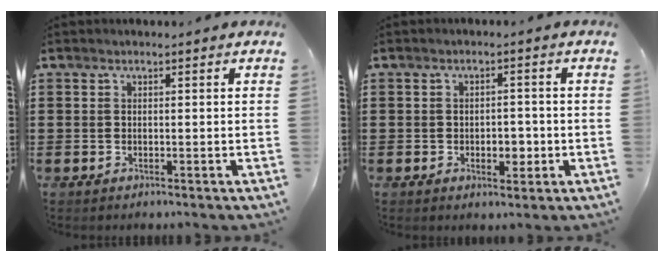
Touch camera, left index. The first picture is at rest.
{"total": 3.3, "force": [-1.0, 1.9, 2.5], "torque": [-0.040, 0.002, -0.022]}